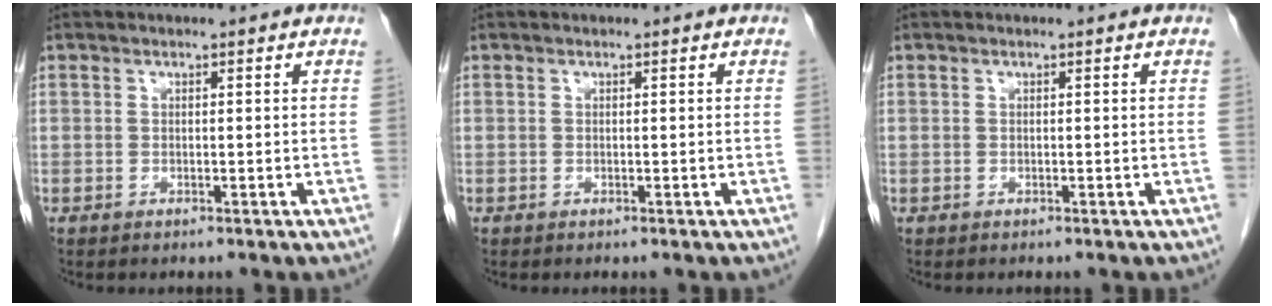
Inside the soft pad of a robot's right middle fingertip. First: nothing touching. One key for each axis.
{"total": 0.0}
{"total": 0.0}